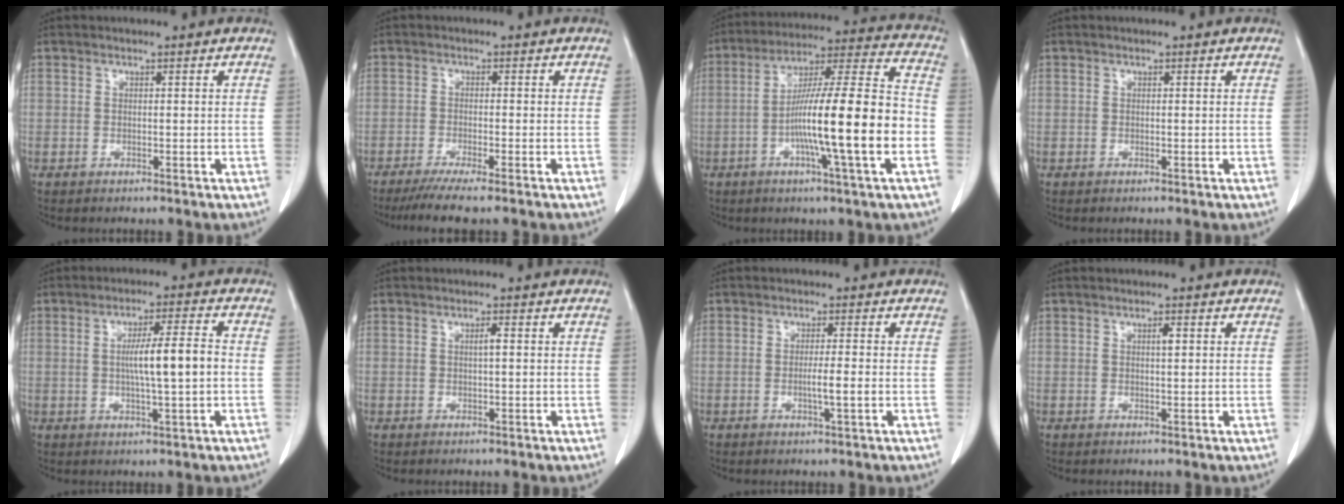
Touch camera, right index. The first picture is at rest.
{"total": 6.2, "force": [-4.9, -0.4, 3.7], "torque": [-0.054, -0.015, -0.080]}
{"total": 18.4, "force": [-4.4, 0.3, 17.9], "torque": [-0.293, 0.007, -0.075]}
{"total": 0.0}
{"total": 7.4, "force": [-0.3, 0.2, 7.4], "torque": [-0.126, 0.004, -0.005]}
{"total": 1.1, "force": [0.2, 0.0, 1.1], "torque": [-0.020, 0.002, 0.002]}
{"total": 2.8, "force": [-0.7, -0.2, 2.7], "torque": [-0.050, -0.004, -0.012]}
{"total": 1.1, "force": [0.3, 0.2, 1.0], "torque": [-0.019, 0.002, 0.005]}